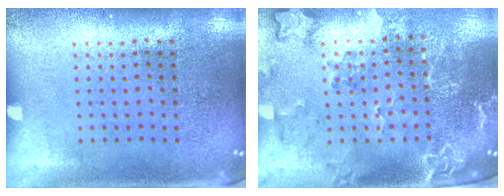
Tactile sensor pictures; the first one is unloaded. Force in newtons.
{"total": 2.0, "press": 1.9, "slide": 0.7}